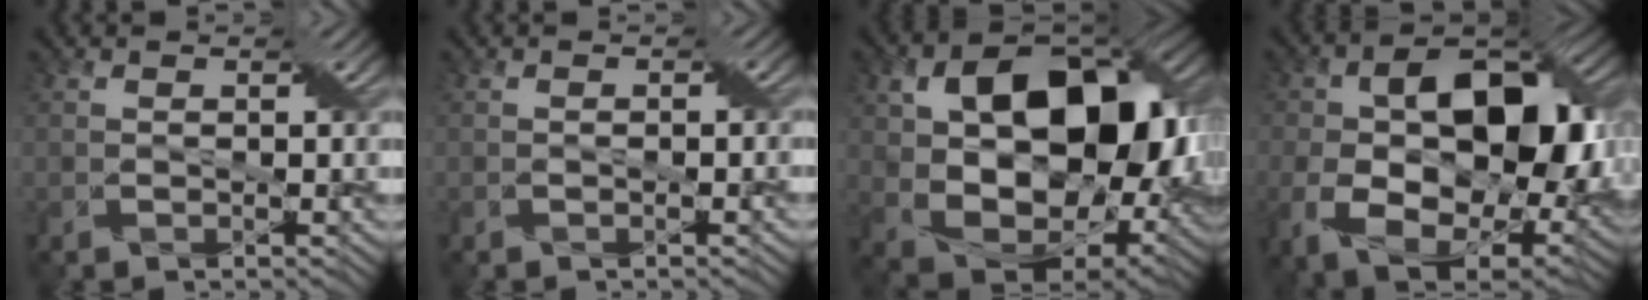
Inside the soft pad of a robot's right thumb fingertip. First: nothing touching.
{"total": 0.6, "force": [-0.4, 0.1, 0.4], "torque": [-0.004, 0.003, -0.009]}
{"total": 18.3, "force": [2.2, 12.1, 13.5], "torque": [-0.246, -0.018, 0.051]}
{"total": 16.2, "force": [-0.3, 10.5, 12.4], "torque": [-0.204, -0.019, -0.007]}